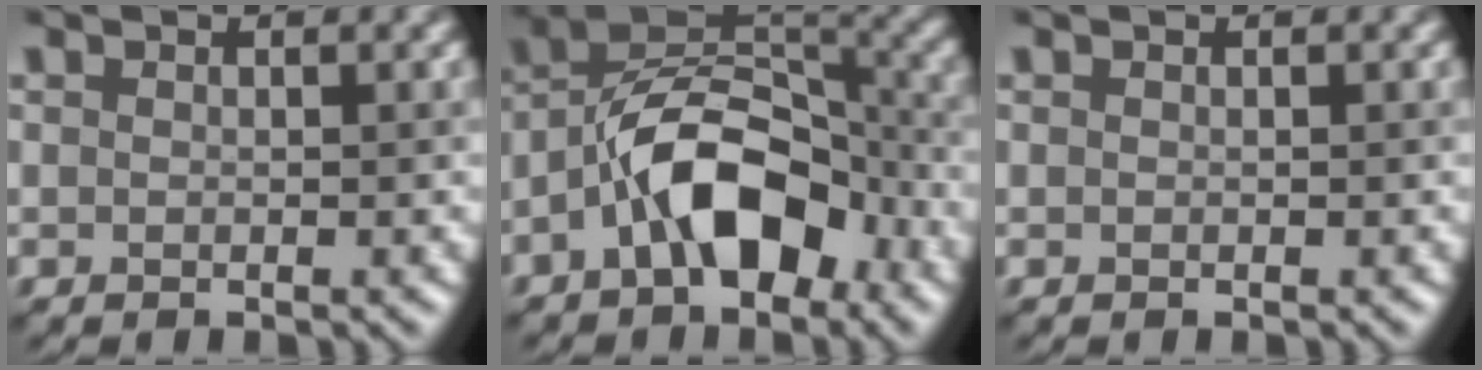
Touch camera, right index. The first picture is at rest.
{"total": 8.8, "force": [-3.5, 4.8, 6.5], "torque": [-0.098, 0.022, -0.073]}
{"total": 0.0}